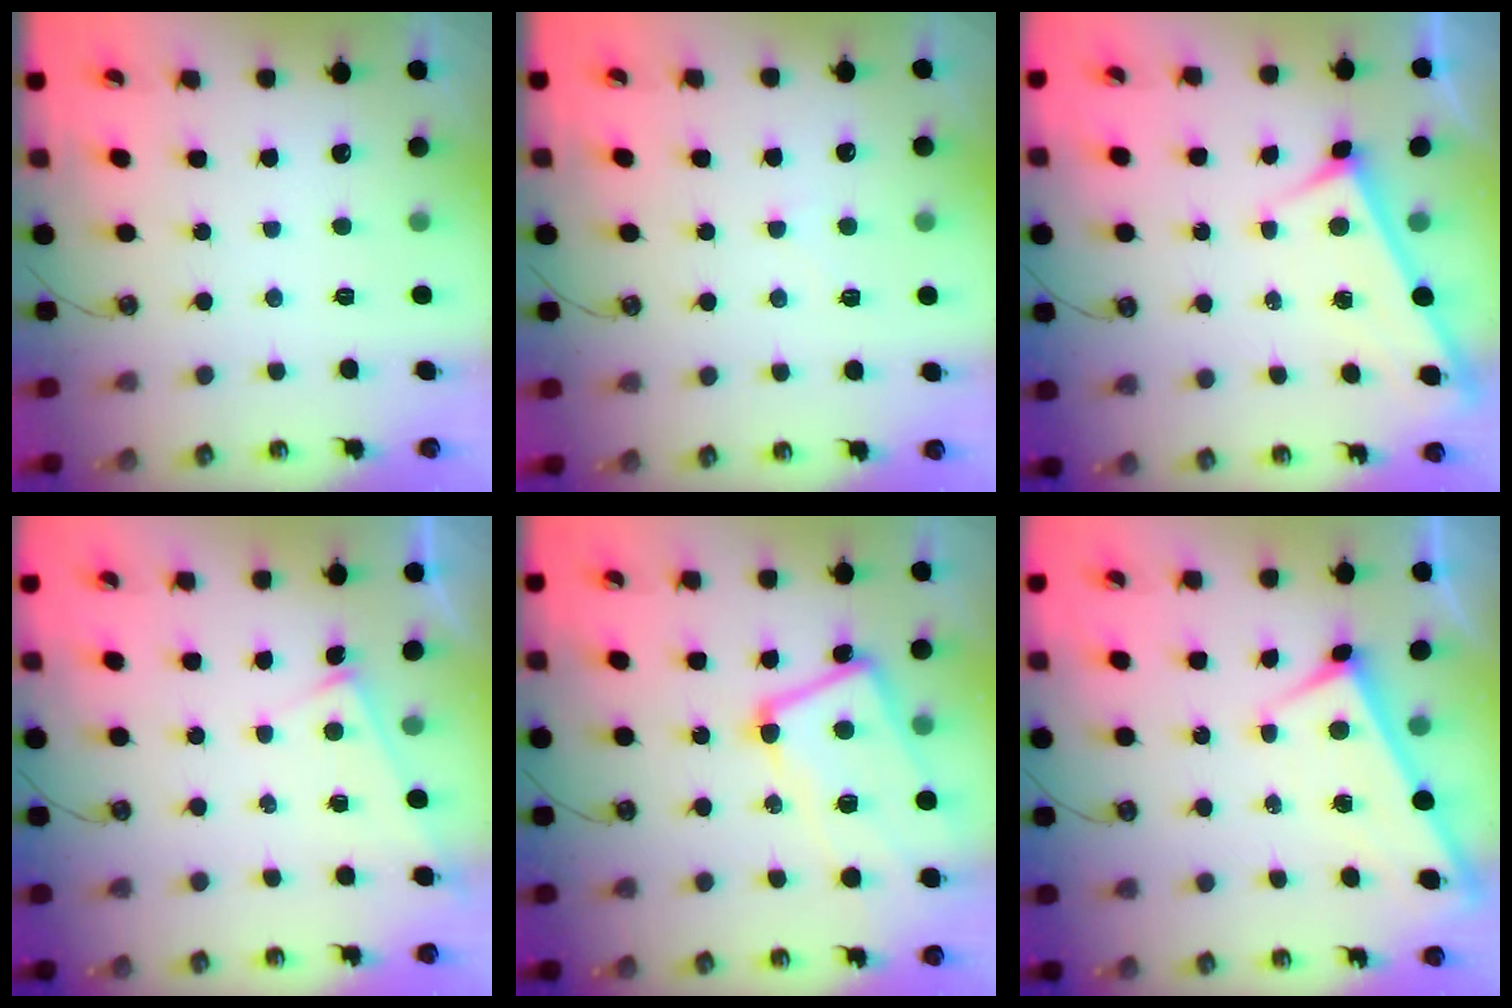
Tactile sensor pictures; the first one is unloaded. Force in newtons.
{"total": 2.0, "press": 2.0, "slide": 0.3}
{"total": 3.1, "press": 3.1, "slide": 0.2}
{"total": 2.6, "press": 2.6, "slide": 0.2}
{"total": 7.5, "press": 7.4, "slide": 1.3}
{"total": 1.8, "press": 1.8, "slide": 0.2}